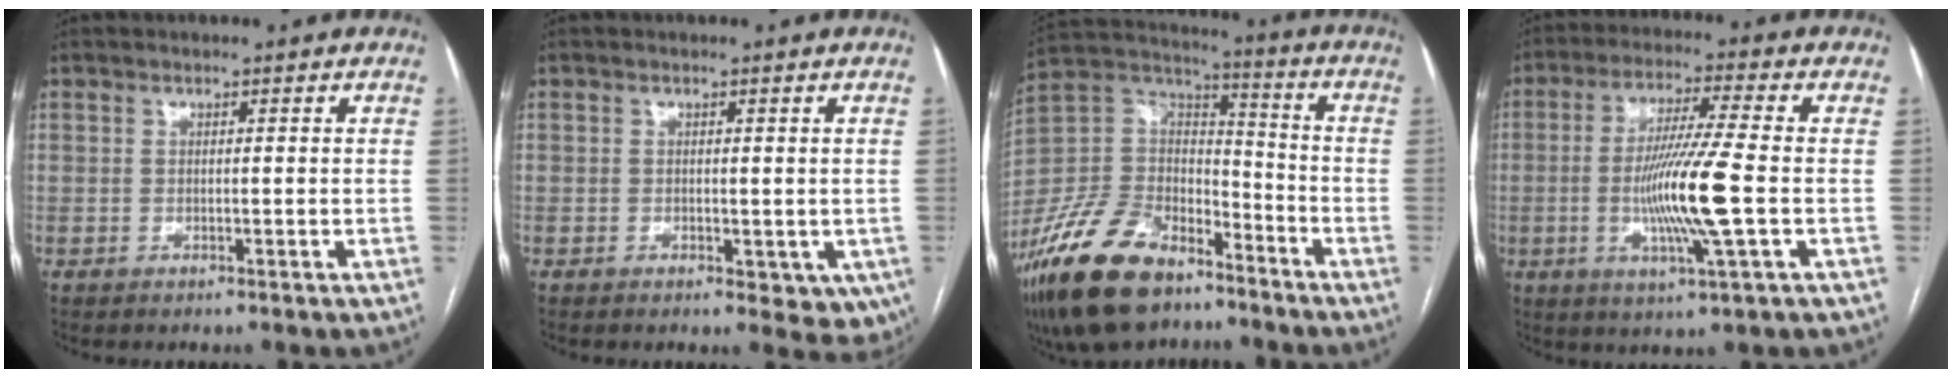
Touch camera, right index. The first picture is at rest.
{"total": 6.2, "force": [-2.1, 3.9, 4.3], "torque": [-0.028, -0.003, -0.027]}
{"total": 21.5, "force": [-14.9, 10.1, 11.7], "torque": [-0.275, 0.005, -0.276]}
{"total": 12.0, "force": [-1.9, -0.6, 11.9], "torque": [-0.232, -0.012, -0.040]}